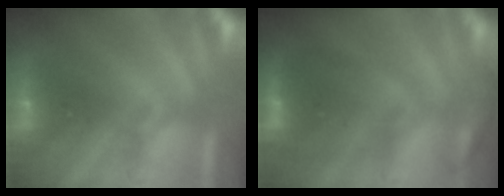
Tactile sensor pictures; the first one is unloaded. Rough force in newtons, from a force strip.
{"total": 2.6}